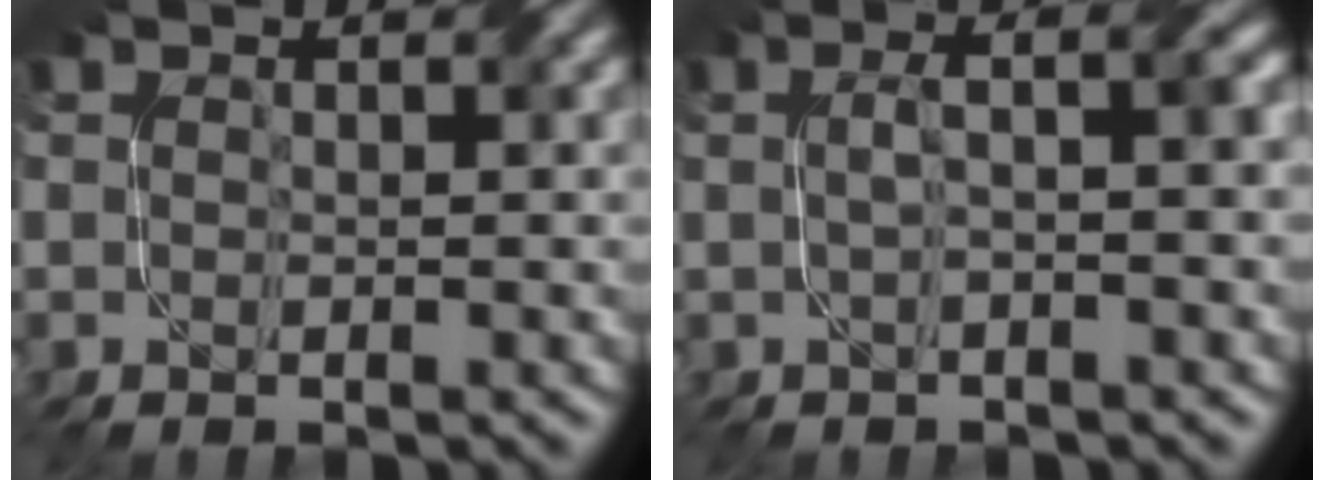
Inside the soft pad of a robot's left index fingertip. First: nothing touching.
{"total": 3.6, "force": [0.2, 1.2, 3.4], "torque": [-0.050, 0.016, 0.004]}